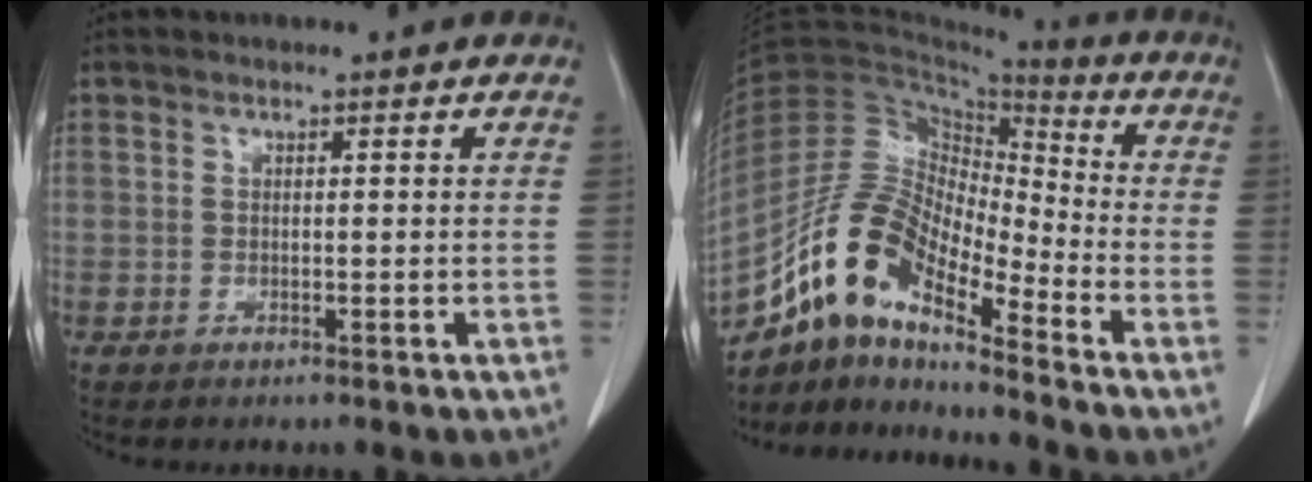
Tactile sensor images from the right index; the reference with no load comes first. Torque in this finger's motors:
{"motor_torque": [0.46, -0.53, 0.49, 0.13]}